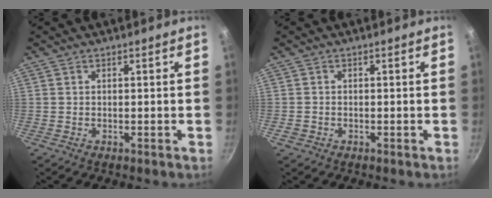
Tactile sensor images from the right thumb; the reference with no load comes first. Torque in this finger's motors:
{"motor_torque": [-0.38, -0.05, -0.22, 0.05, 0.04]}